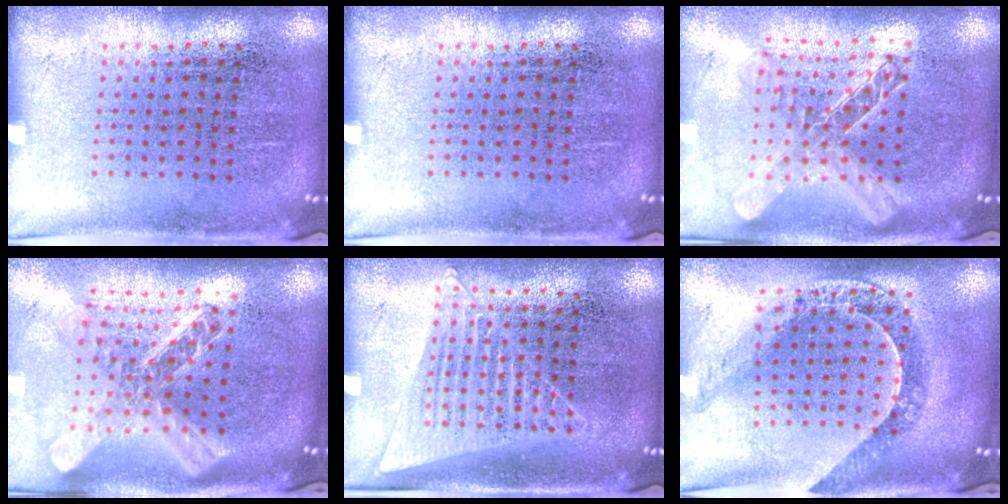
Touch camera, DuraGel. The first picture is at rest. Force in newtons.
{"total": 0.0}
{"total": 1.9, "press": 1.6, "slide": 1.0}
{"total": 2.4, "press": 1.9, "slide": 1.5}
{"total": 1.3, "press": 1.2, "slide": 0.5}
{"total": 1.1, "press": 1.1, "slide": 0.2}